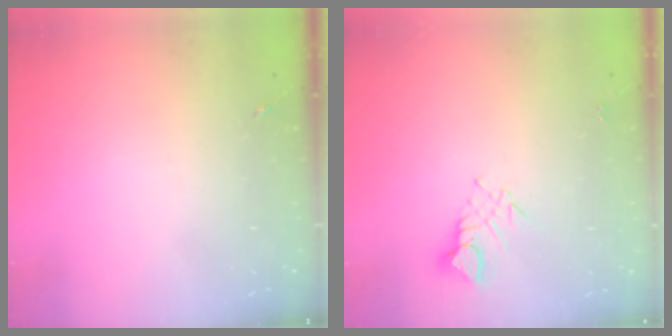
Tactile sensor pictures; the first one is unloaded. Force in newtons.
{"total": 3.7, "press": 3.7, "slide": 0.2}